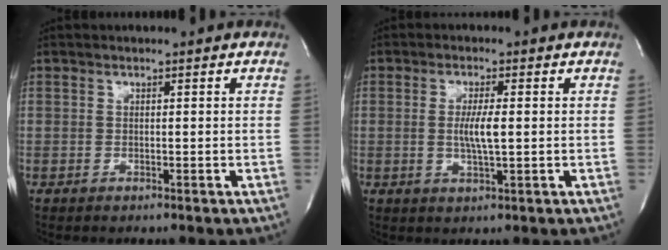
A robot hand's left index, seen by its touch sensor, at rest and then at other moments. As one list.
[{"total": 4.1, "force": [-0.1, 0.3, 4.1], "torque": [-0.081, -0.006, 0.001]}]